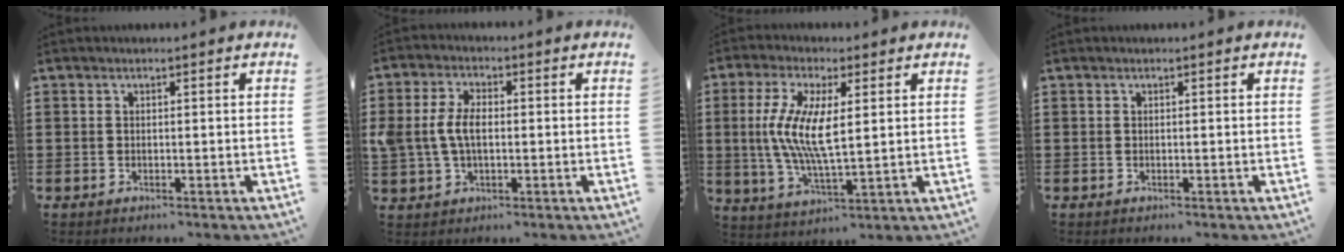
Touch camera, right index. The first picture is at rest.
{"total": 5.8, "force": [-0.1, 3.4, 4.7], "torque": [-0.129, -0.002, -0.014]}
{"total": 8.8, "force": [1.1, 2.8, 8.3], "torque": [-0.174, 0.000, 0.017]}
{"total": 0.0}